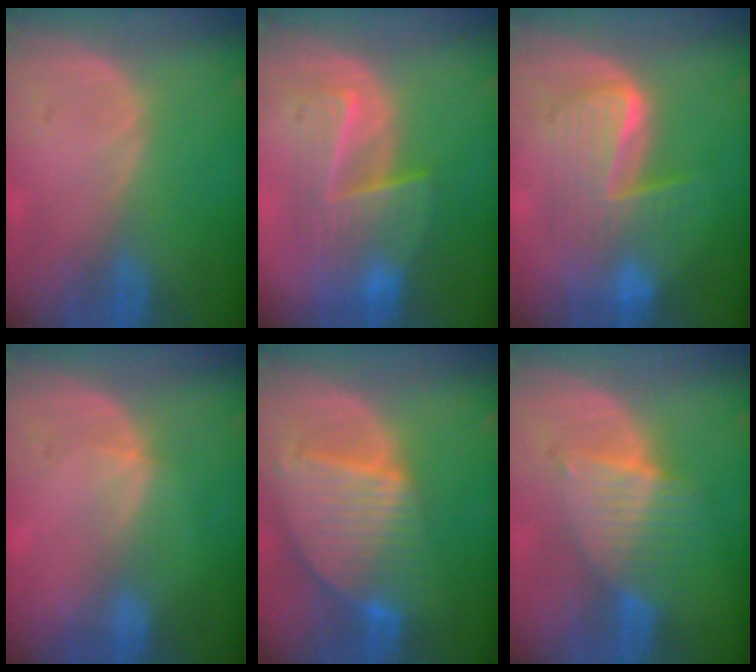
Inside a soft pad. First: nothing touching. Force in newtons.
{"total": 7.3, "press": 7.3, "slide": 0.8}
{"total": 8.5, "press": 8.4, "slide": 0.9}
{"total": 2.1, "press": 1.7, "slide": 1.2}
{"total": 9.5, "press": 8.2, "slide": 4.8}
{"total": 6.4, "press": 6.2, "slide": 1.8}